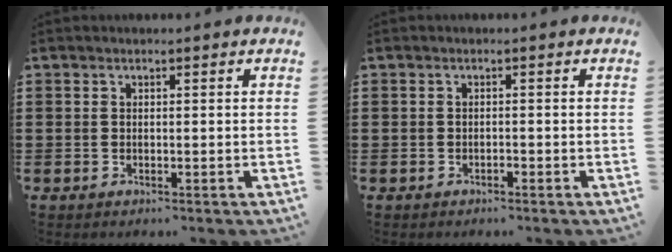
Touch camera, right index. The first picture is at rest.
{"total": 0.6, "force": [-0.5, 0.1, 0.3], "torque": [-0.008, -0.002, -0.009]}